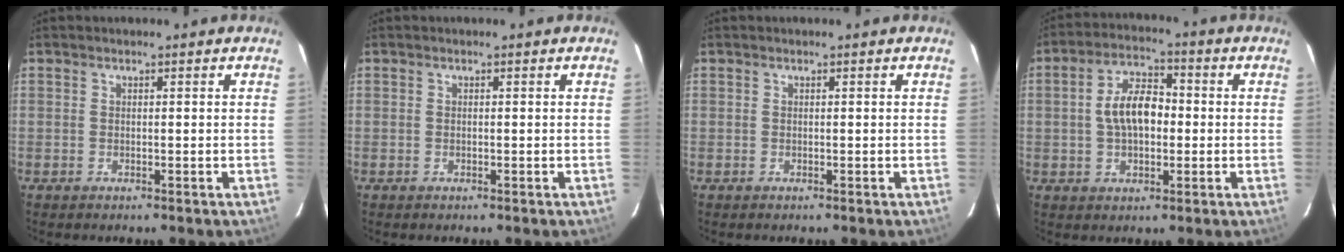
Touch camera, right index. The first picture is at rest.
{"total": 0.0}
{"total": 0.0}
{"total": 8.7, "force": [-0.2, 4.9, 7.2], "torque": [-0.137, 0.019, -0.001]}